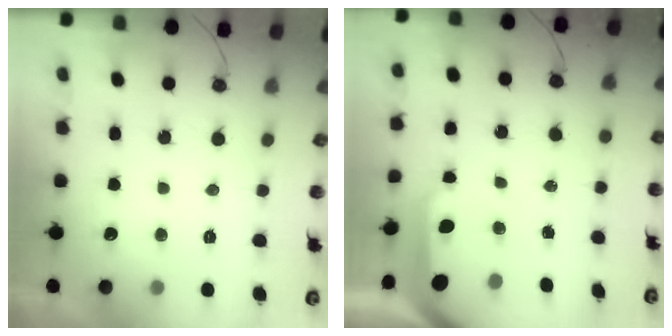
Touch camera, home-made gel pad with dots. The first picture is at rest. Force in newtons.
{"total": 10.9, "press": 10.9, "slide": 1.0}